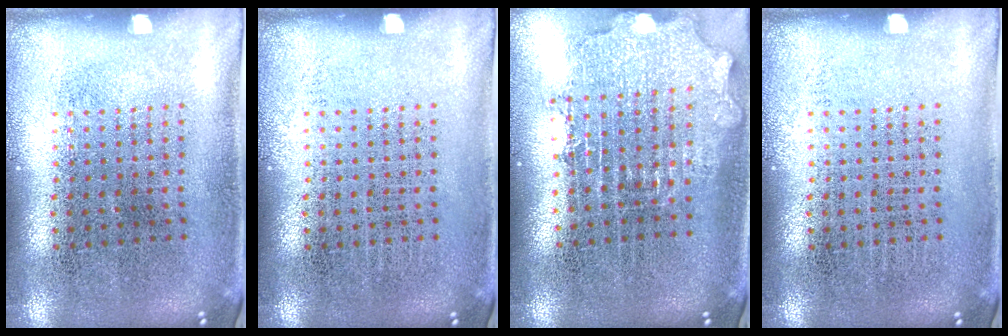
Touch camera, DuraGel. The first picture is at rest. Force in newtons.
{"total": 0.0}
{"total": 1.9, "press": 1.5, "slide": 1.1}
{"total": 0.0}